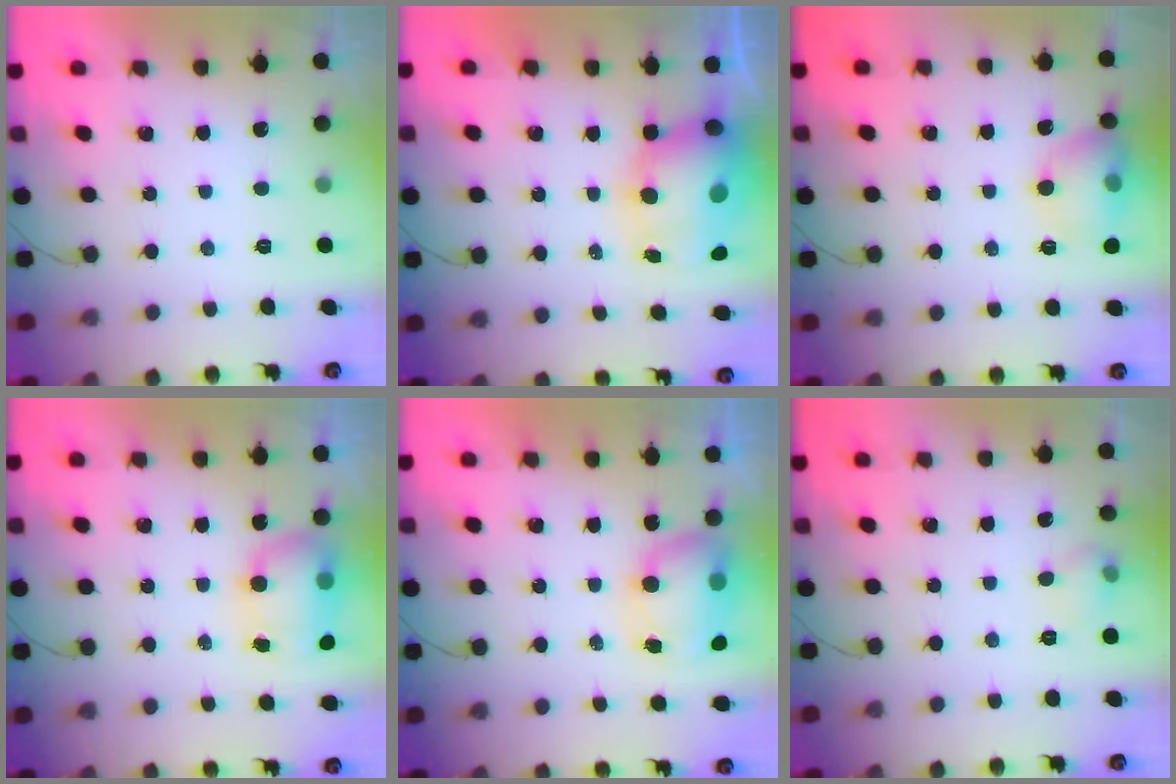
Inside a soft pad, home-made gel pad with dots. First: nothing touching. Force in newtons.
{"total": 12.4, "press": 12.0, "slide": 3.2}
{"total": 11.7, "press": 11.5, "slide": 1.9}
{"total": 7.4, "press": 7.3, "slide": 1.0}
{"total": 8.8, "press": 8.6, "slide": 1.9}
{"total": 6.0, "press": 5.8, "slide": 1.4}